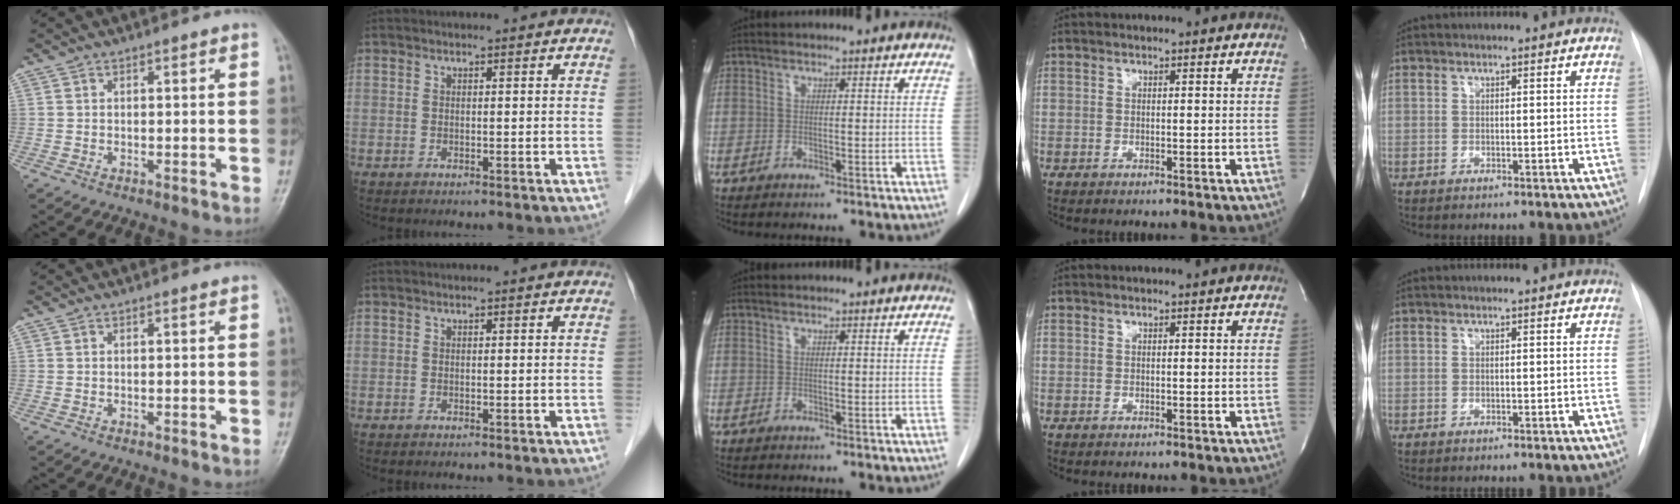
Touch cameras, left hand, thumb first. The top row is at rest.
{}